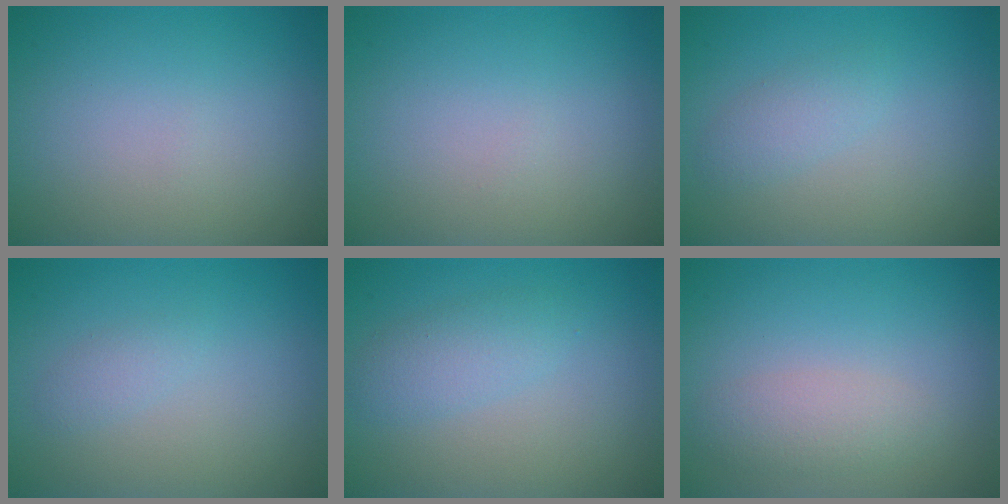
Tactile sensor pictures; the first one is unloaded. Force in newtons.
{"total": 0.0}
{"total": 1.6, "press": 1.6, "slide": 0.1}
{"total": 1.1, "press": 1.1, "slide": 0.0}
{"total": 2.2, "press": 2.2, "slide": 0.1}
{"total": 2.1, "press": 2.1, "slide": 0.1}